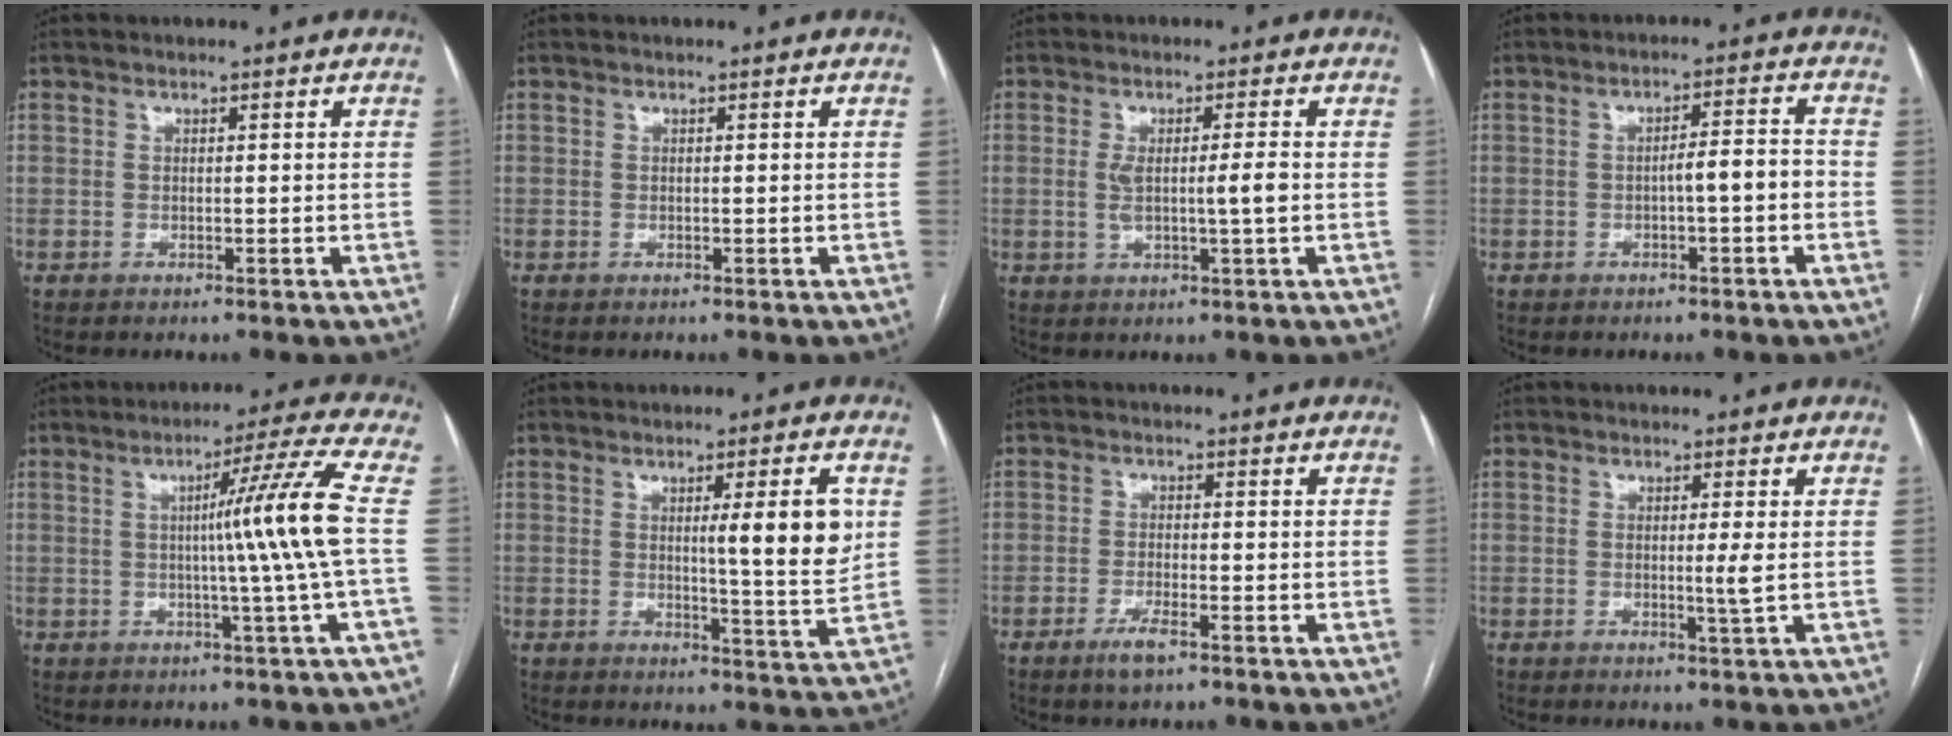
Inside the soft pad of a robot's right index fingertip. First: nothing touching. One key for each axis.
{"total": 0.0}
{"total": 4.5, "fx": -0.2, "fy": 0.0, "fz": 4.5, "tx": -0.083, "ty": -0.001, "tz": 0.001}
{"total": 4.1, "fx": -1.2, "fy": 0.5, "fz": 3.9, "tx": -0.055, "ty": 0.016, "tz": -0.016}
{"total": 9.9, "fx": 0.1, "fy": -3.3, "fz": 9.4, "tx": -0.138, "ty": 0.000, "tz": 0.009}
{"total": 8.1, "fx": 1.9, "fy": 0.1, "fz": 7.9, "tx": -0.107, "ty": -0.015, "tz": 0.023}
{"total": 3.2, "fx": -2.0, "fy": 0.4, "fz": 2.4, "tx": -0.050, "ty": -0.004, "tz": -0.038}
{"total": 2.1, "fx": 0.0, "fy": -0.6, "fz": 2.0, "tx": -0.033, "ty": -0.006, "tz": -0.002}